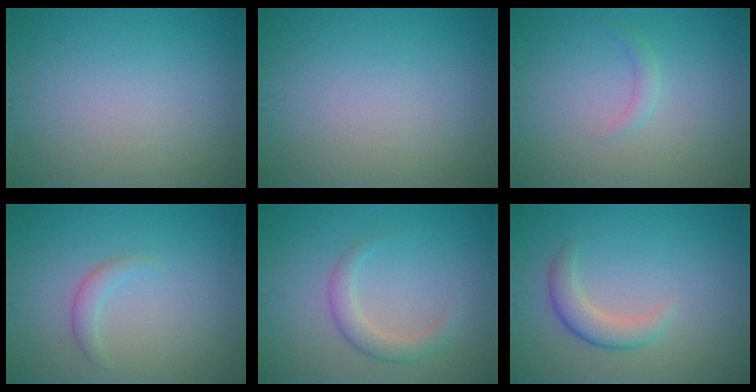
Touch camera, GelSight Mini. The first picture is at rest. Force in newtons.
{"total": 0.0}
{"total": 1.1, "press": 1.1, "slide": 0.0}
{"total": 1.4, "press": 1.4, "slide": 0.2}
{"total": 2.5, "press": 2.5, "slide": 0.2}
{"total": 2.7, "press": 2.7, "slide": 0.1}